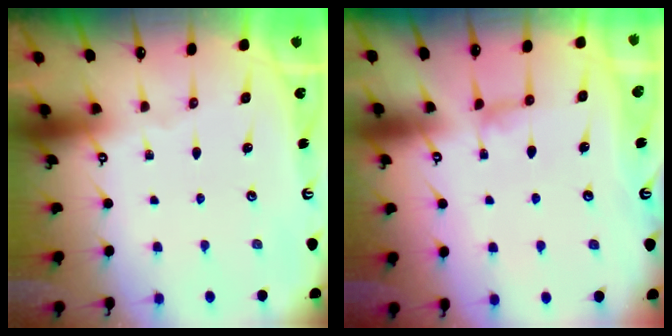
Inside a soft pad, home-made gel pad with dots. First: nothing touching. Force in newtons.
{"total": 0.8, "press": 0.5, "slide": 0.7}